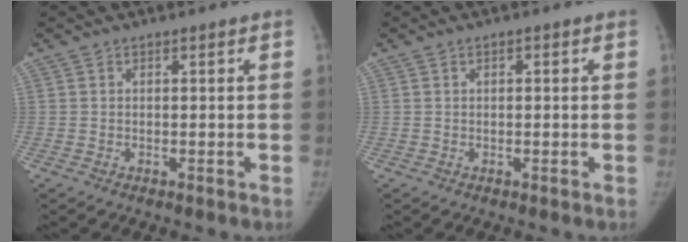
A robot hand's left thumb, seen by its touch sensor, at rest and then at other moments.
{"total": 0.8, "force": [0.3, 0.5, 0.6], "torque": [-0.005, 0.003, 0.003]}